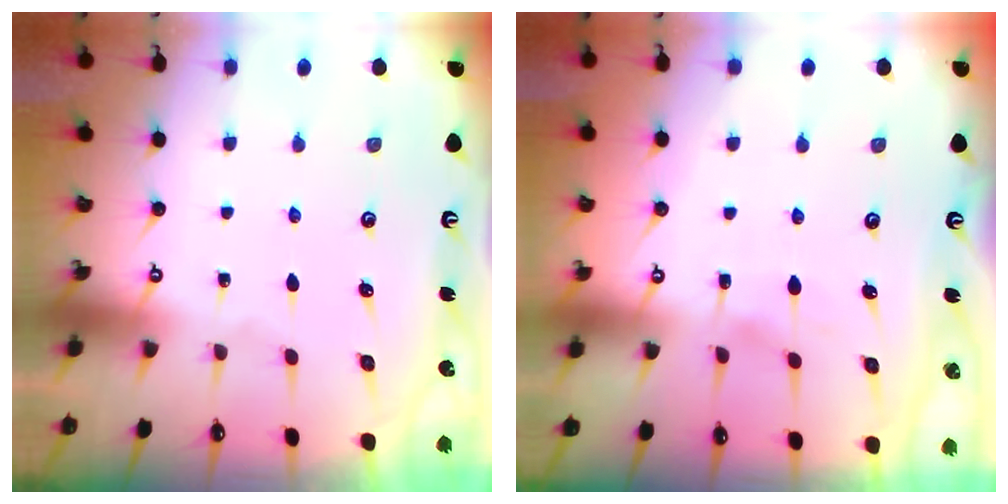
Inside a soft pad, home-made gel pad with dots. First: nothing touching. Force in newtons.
{"total": 3.4, "press": 3.4, "slide": 0.4}